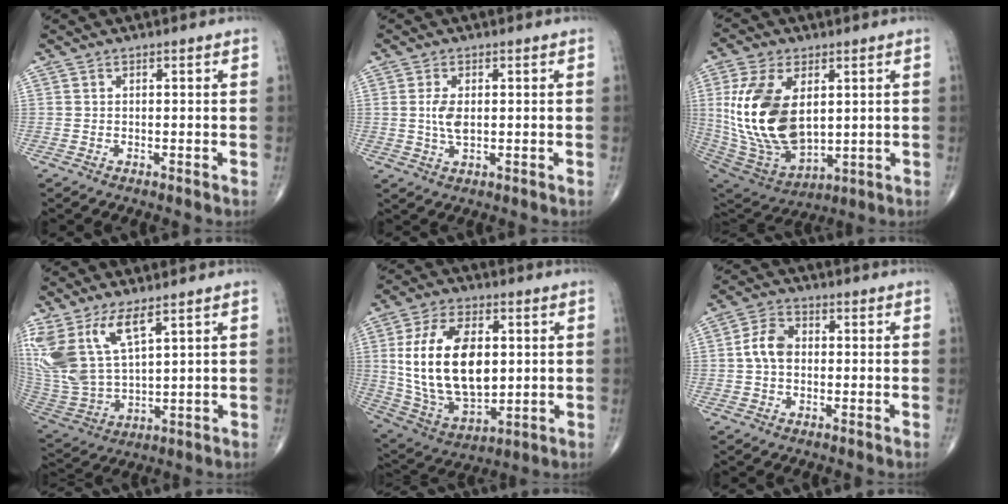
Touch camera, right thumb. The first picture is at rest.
{"total": 4.2, "force": [0.4, 2.1, 3.6], "torque": [-0.077, -0.006, 0.009]}
{"total": 21.5, "force": [2.7, 12.4, 17.3], "torque": [-0.337, -0.024, 0.069]}
{"total": 14.7, "force": [7.7, 6.0, 11.0], "torque": [-0.239, -0.032, 0.174]}
{"total": 20.9, "force": [2.4, 12.1, 16.9], "torque": [-0.300, -0.012, 0.055]}
{"total": 5.8, "force": [-0.1, 4.2, 3.9], "torque": [-0.069, 0.018, -0.010]}